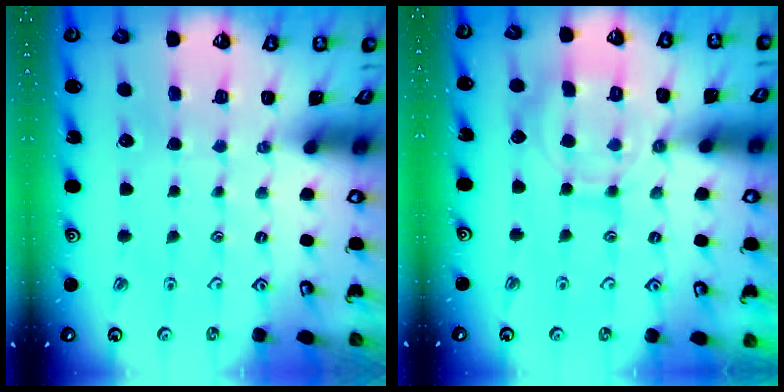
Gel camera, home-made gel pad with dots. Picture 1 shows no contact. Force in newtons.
{"total": 10.7, "press": 10.7, "slide": 0.9}